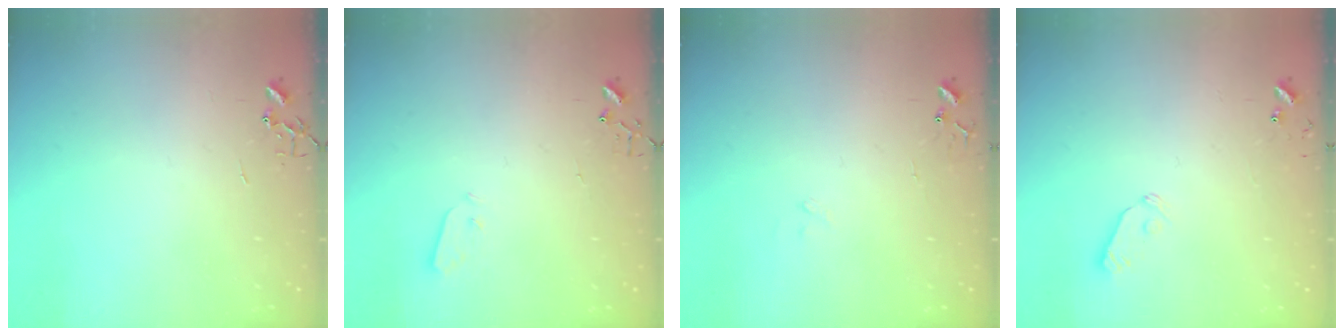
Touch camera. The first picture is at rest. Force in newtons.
{"total": 3.0, "press": 3.0, "slide": 0.3}
{"total": 7.6, "press": 7.6, "slide": 0.5}
{"total": 5.9, "press": 5.9, "slide": 0.5}